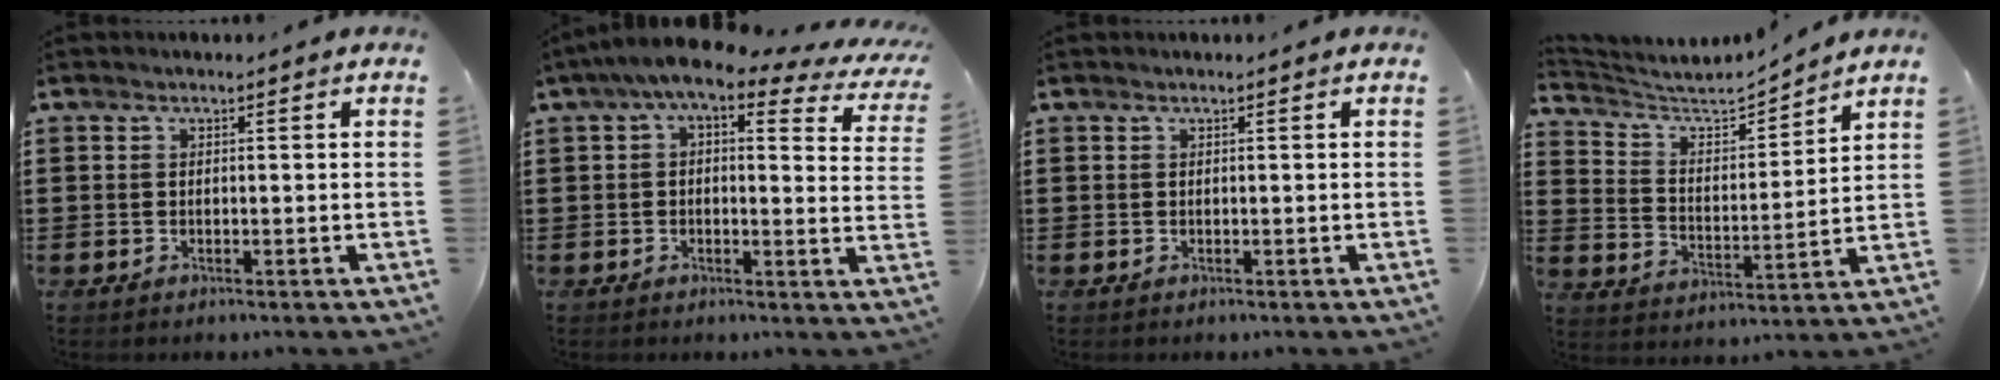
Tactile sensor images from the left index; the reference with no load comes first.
{"total": 6.2, "force": [3.6, 1.1, 4.8], "torque": [-0.106, -0.014, 0.060]}
{"total": 0.0}
{"total": 4.7, "force": [4.3, 1.2, 1.5], "torque": [-0.057, -0.033, 0.066]}